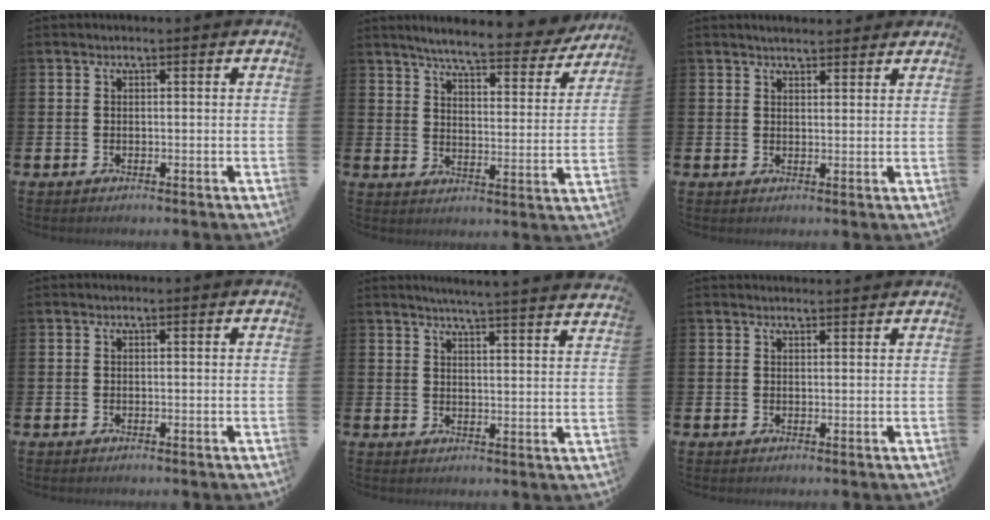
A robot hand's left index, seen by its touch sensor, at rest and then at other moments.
{"total": 6.4, "force": [5.9, 0.6, 2.3], "torque": [-0.058, -0.041, 0.095]}
{"total": 2.5, "force": [2.5, 0.5, 0.2], "torque": [-0.008, -0.004, 0.045]}
{"total": 0.0}
{"total": 4.9, "force": [4.7, -1.1, 0.7], "torque": [-0.024, -0.035, 0.082]}
{"total": 1.3, "force": [1.3, 0.1, 0.0], "torque": [0.008, -0.005, 0.022]}